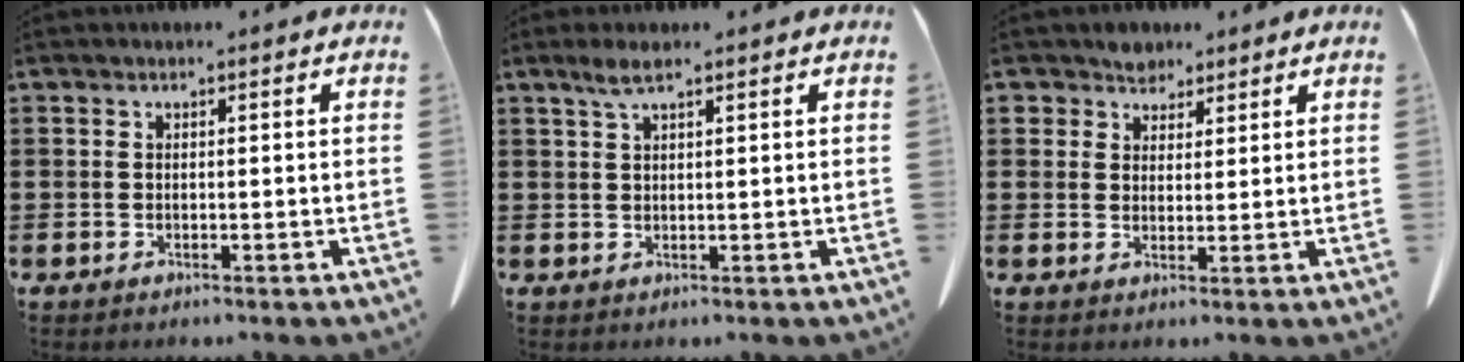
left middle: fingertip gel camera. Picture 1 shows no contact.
{"total": 2.5, "force": [1.6, 0.4, 1.9], "torque": [-0.039, 0.003, 0.028]}
{"total": 3.3, "force": [2.7, 2.0, 0.1], "torque": [-0.016, 0.007, 0.050]}